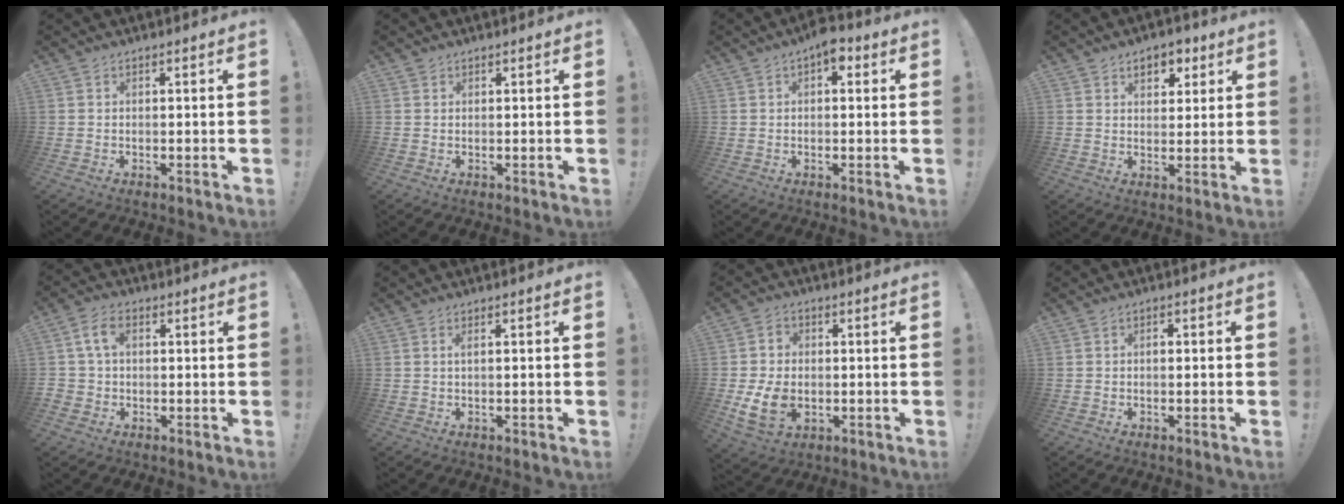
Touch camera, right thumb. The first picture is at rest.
{"total": 0.5, "force": [0.4, 0.3, 0.0], "torque": [0.001, 0.000, 0.008]}
{"total": 4.2, "force": [1.7, 2.4, 3.0], "torque": [-0.043, 0.002, 0.027]}
{"total": 6.8, "force": [3.4, 4.7, 3.4], "torque": [-0.039, -0.006, 0.060]}
{"total": 6.6, "force": [1.2, 4.7, 4.5], "torque": [-0.102, 0.013, 0.023]}
{"total": 1.2, "force": [0.1, -0.3, 1.2], "torque": [-0.022, -0.001, 0.001]}
{"total": 11.4, "force": [-2.1, 8.5, 7.3], "torque": [-0.132, 0.003, -0.034]}
{"total": 1.1, "force": [-0.4, 0.4, 1.0], "torque": [-0.011, -0.001, -0.009]}